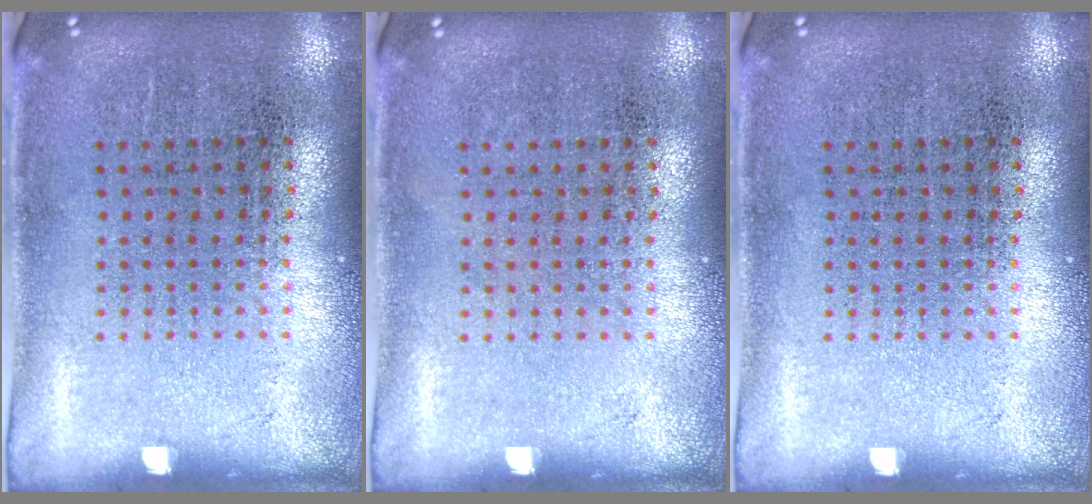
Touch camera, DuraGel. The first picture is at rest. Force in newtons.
{"total": 0.0}
{"total": 0.0}